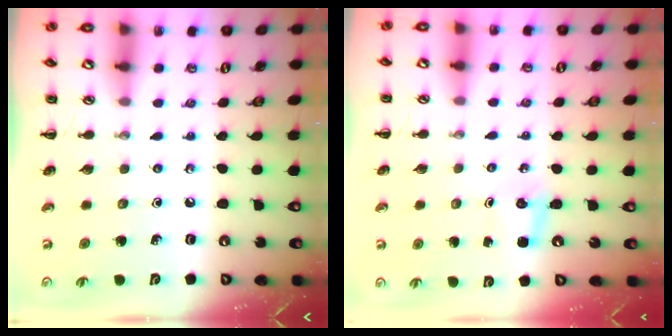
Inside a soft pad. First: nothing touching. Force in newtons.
{"total": 2.8, "press": 2.6, "slide": 0.9}